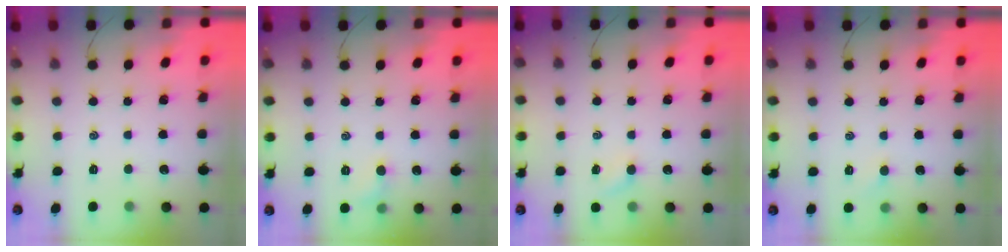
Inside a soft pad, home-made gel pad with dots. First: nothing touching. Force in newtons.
{"total": 5.1, "press": 4.8, "slide": 1.6}
{"total": 2.8, "press": 2.7, "slide": 0.8}
{"total": 3.3, "press": 3.1, "slide": 0.9}